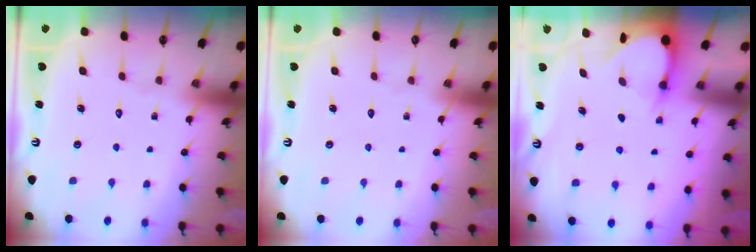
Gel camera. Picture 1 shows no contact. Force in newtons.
{"total": 0.0}
{"total": 3.5, "press": 3.5, "slide": 0.4}